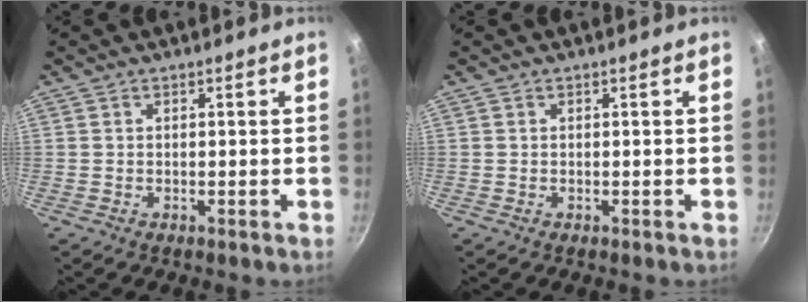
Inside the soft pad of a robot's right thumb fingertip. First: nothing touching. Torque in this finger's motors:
{"motor_torque": [-0.01, 0.00, -0.08, -0.07, 0.01]}